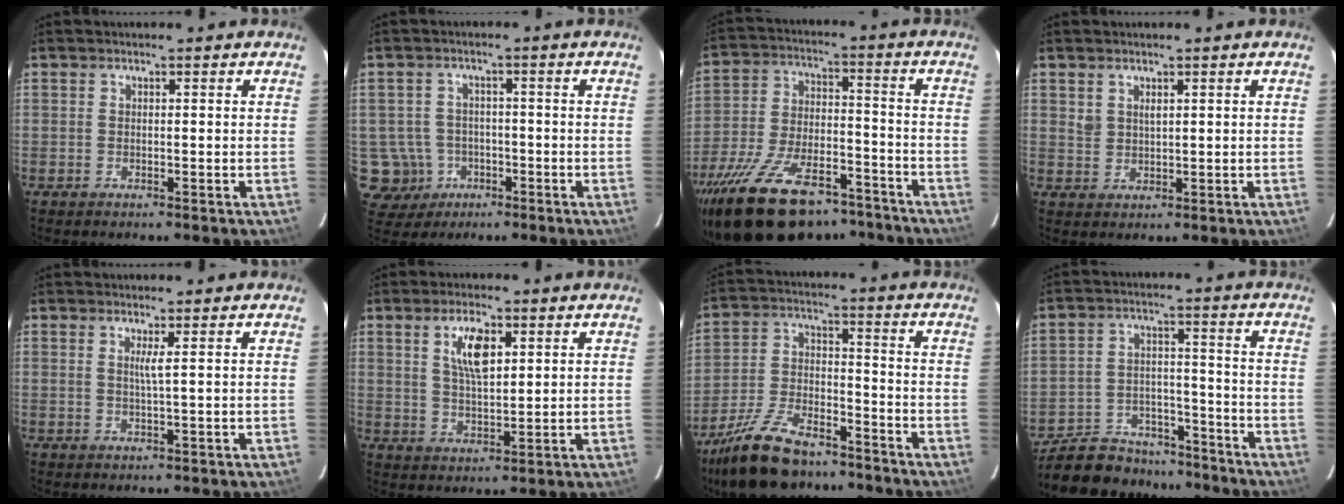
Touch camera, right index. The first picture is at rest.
{"total": 7.0, "force": [-2.3, 6.5, 0.9], "torque": [-0.042, 0.018, -0.027]}
{"total": 23.3, "force": [-17.6, 9.8, 11.9], "torque": [-0.235, -0.012, -0.266]}
{"total": 2.3, "force": [1.5, 1.4, 1.0], "torque": [-0.016, 0.000, 0.031]}
{"total": 1.6, "force": [0.6, -0.6, 1.4], "torque": [-0.022, -0.004, 0.010]}
{"total": 7.1, "force": [2.8, 2.9, 5.8], "torque": [-0.105, 0.005, 0.056]}
{"total": 17.5, "force": [-13.7, 6.6, 8.7], "torque": [-0.184, -0.014, -0.237]}
{"total": 17.6, "force": [-15.2, 7.1, 5.1], "torque": [-0.129, 0.025, -0.218]}